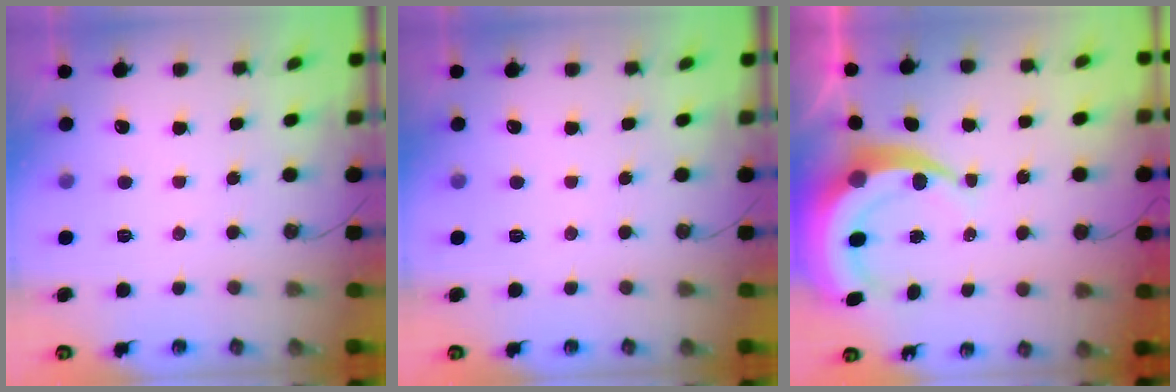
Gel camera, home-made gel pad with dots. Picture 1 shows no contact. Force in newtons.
{"total": 0.0}
{"total": 9.2, "press": 9.1, "slide": 1.3}